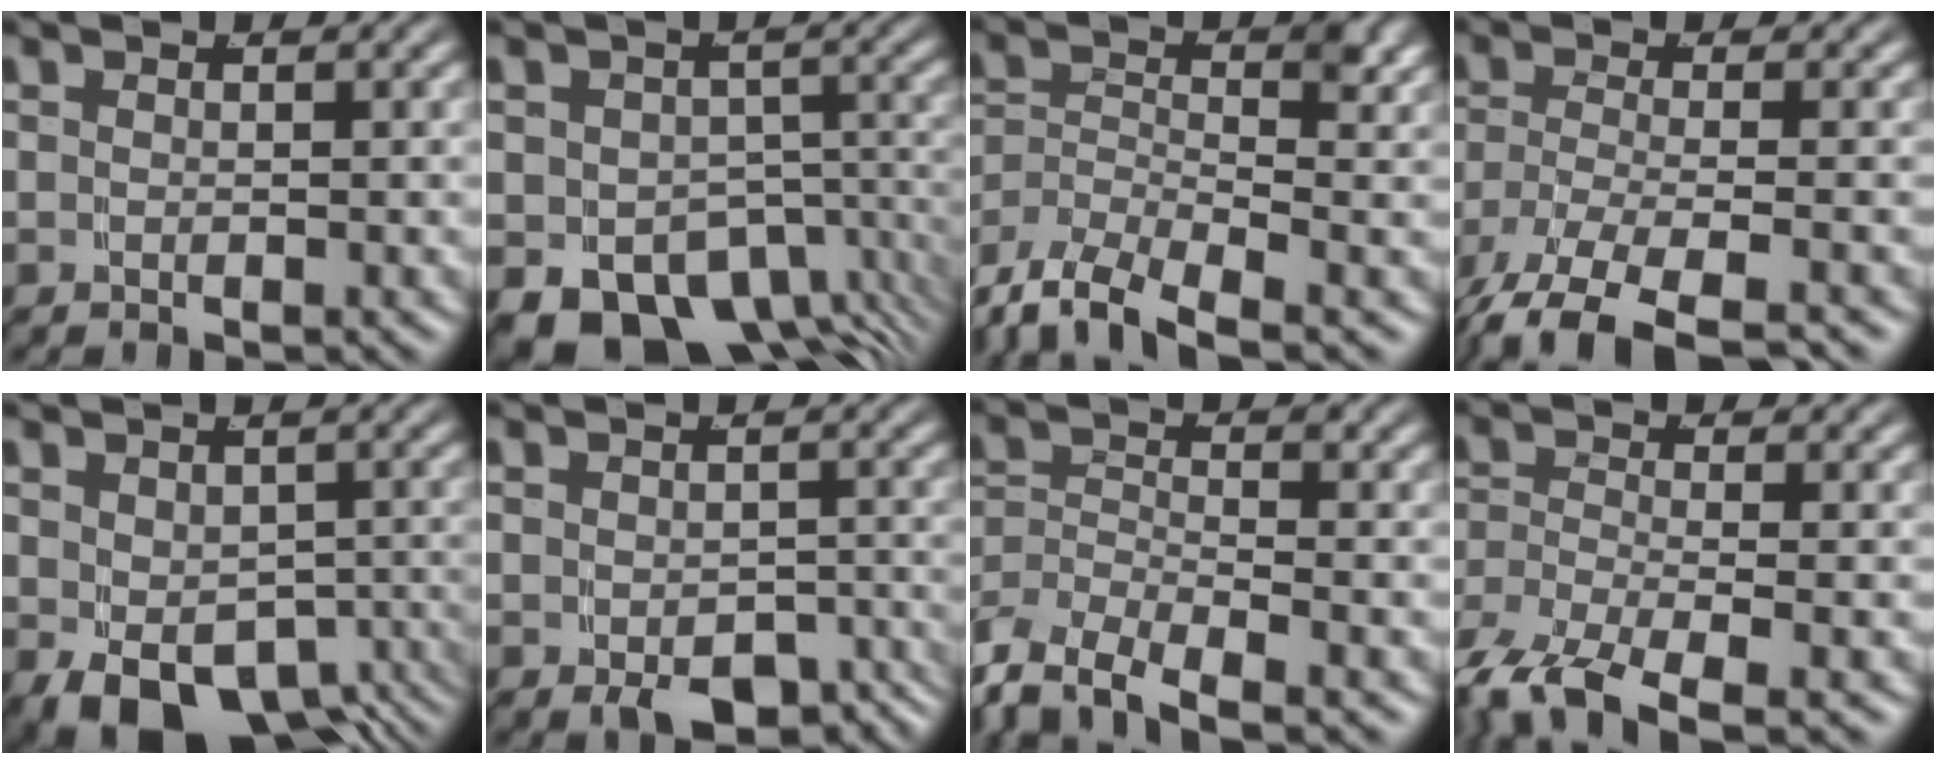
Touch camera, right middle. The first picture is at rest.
{"total": 15.2, "force": [-9.1, 10.5, 5.9], "torque": [-0.106, -0.065, -0.128]}
{"total": 9.5, "force": [-4.2, 6.6, 5.5], "torque": [-0.111, -0.032, -0.071]}
{"total": 8.1, "force": [-5.3, 3.5, 5.1], "torque": [-0.113, -0.036, -0.066]}
{"total": 10.4, "force": [-6.7, 6.0, 5.2], "torque": [-0.088, -0.050, -0.083]}
{"total": 7.2, "force": [-5.9, 3.2, 2.7], "torque": [-0.031, -0.025, -0.084]}
{"total": 9.4, "force": [-5.0, 6.6, 4.4], "torque": [-0.103, -0.033, -0.086]}
{"total": 7.1, "force": [-4.5, 3.2, 4.5], "torque": [-0.107, -0.036, -0.057]}